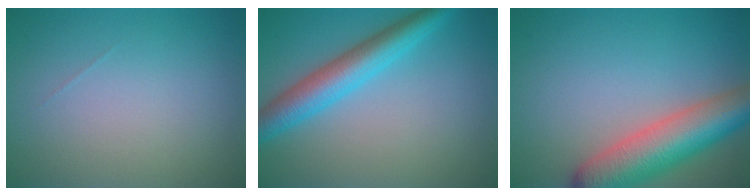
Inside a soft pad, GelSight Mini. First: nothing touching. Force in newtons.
{"total": 5.3, "press": 5.3, "slide": 0.1}
{"total": 8.1, "press": 8.1, "slide": 0.5}